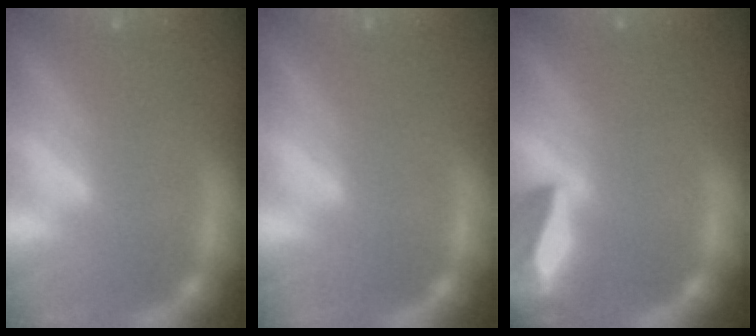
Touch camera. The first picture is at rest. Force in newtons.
{"total": 0.0}
{"total": 9.0}